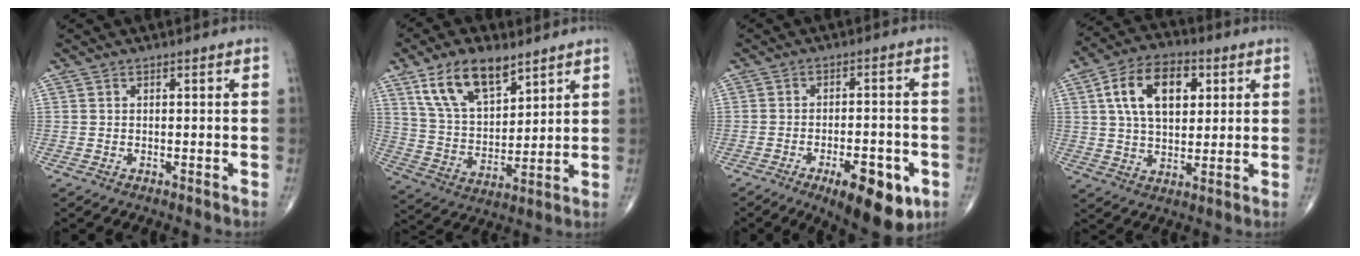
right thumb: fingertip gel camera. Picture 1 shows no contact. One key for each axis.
{"total": 14.7, "fx": 8.8, "fy": 7.2, "fz": 9.2, "tx": -0.141, "ty": -0.035, "tz": 0.172}
{"total": 12.9, "fx": -6.0, "fy": 5.0, "fz": 10.3, "tx": -0.128, "ty": 0.013, "tz": -0.077}
{"total": 14.1, "fx": 4.3, "fy": 8.5, "fz": 10.4, "tx": -0.157, "ty": 0.001, "tz": 0.071}